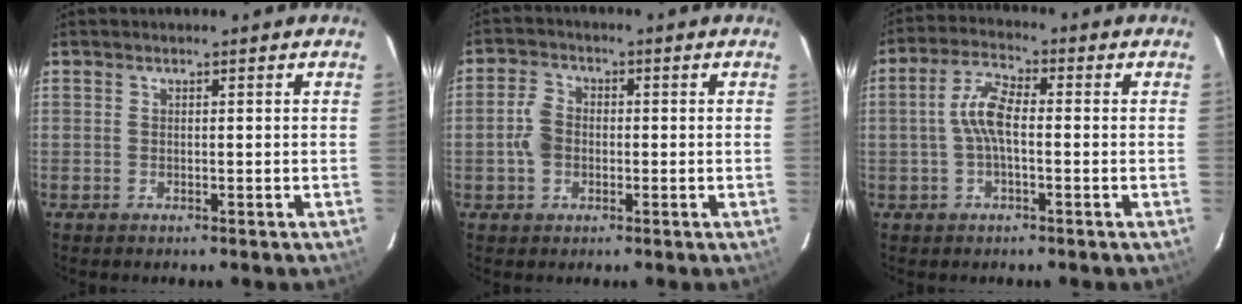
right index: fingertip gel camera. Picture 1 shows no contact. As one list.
[{"total": 4.8, "force": [-0.9, 3.7, 3.0], "torque": [-0.065, 0.012, -0.014]}, {"total": 6.3, "force": [-0.6, 2.2, 5.9], "torque": [-0.126, 0.017, -0.015]}]